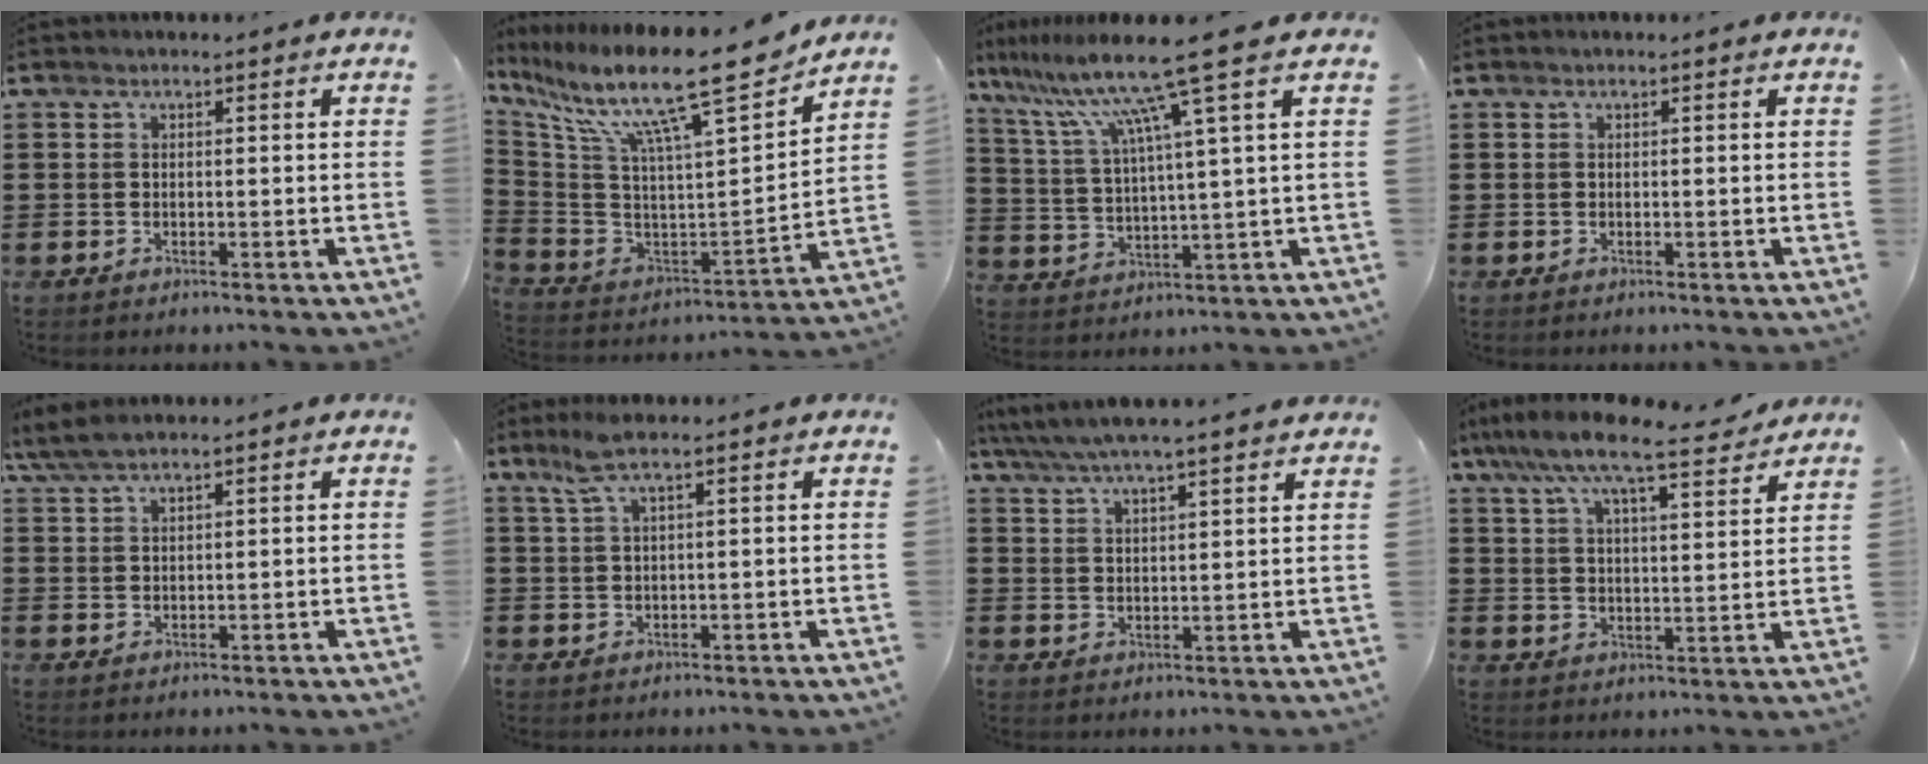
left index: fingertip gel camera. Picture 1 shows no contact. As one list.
[{"total": 15.3, "force": [11.4, 1.1, 10.2], "torque": [-0.211, -0.073, 0.178]}, {"total": 12.4, "force": [8.2, -0.6, 9.4], "torque": [-0.215, -0.034, 0.124]}, {"total": 0.0}, {"total": 3.4, "force": [2.5, 0.5, 2.2], "torque": [-0.048, 0.003, 0.048]}, {"total": 3.3, "force": [1.7, 0.3, 2.8], "torque": [-0.065, -0.003, 0.027]}, {"total": 4.7, "force": [4.0, 0.0, 2.4], "torque": [-0.059, -0.015, 0.070]}, {"total": 9.1, "force": [7.6, 1.3, 4.9], "torque": [-0.122, -0.030, 0.131]}]